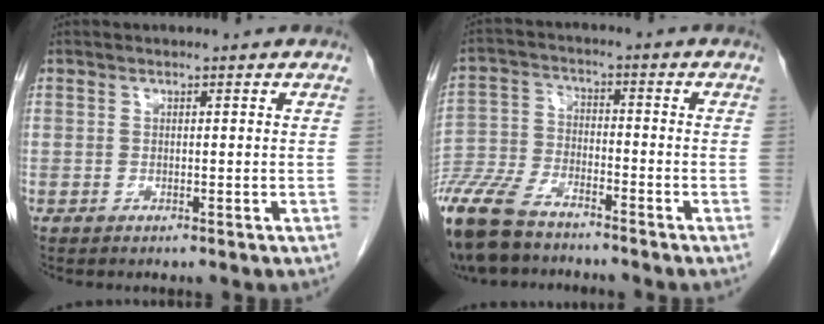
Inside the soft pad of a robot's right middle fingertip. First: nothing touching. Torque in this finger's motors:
{"motor_torque": [-0.36, -0.22, 0.28, 0.21]}